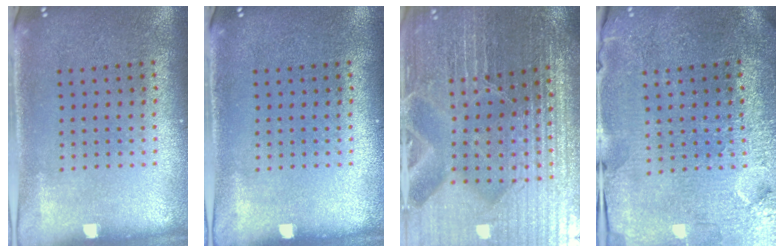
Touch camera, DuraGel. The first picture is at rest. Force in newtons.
{"total": 0.0}
{"total": 4.9, "press": 4.7, "slide": 1.4}
{"total": 3.7, "press": 3.5, "slide": 1.2}